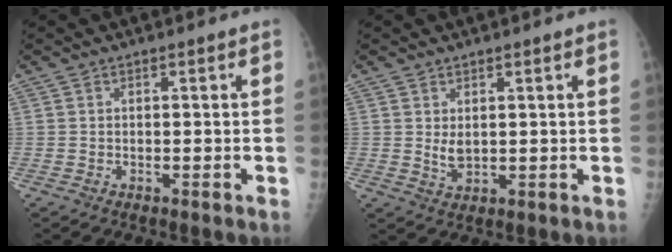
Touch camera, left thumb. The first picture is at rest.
{"total": 3.1, "force": [1.1, 1.6, 2.4], "torque": [-0.039, -0.015, 0.026]}